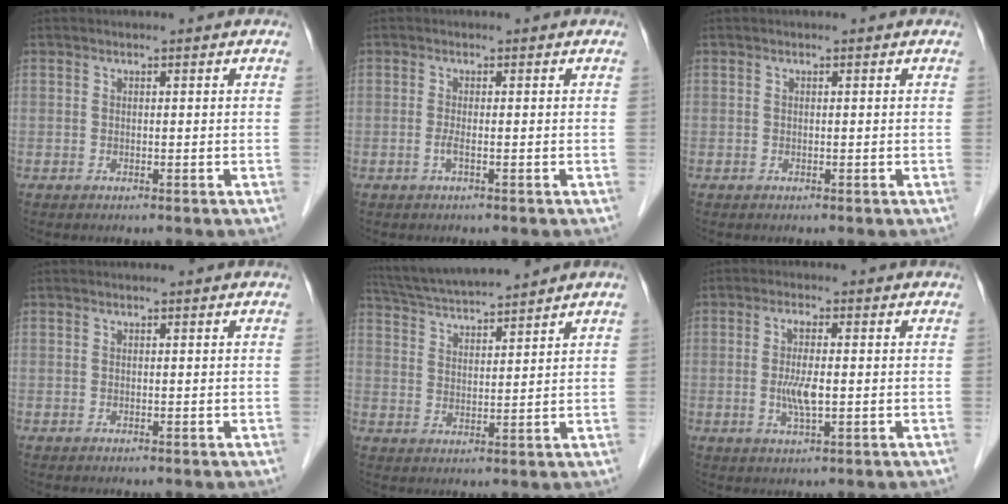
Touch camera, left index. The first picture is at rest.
{"total": 1.2, "force": [-0.5, 0.0, 1.1], "torque": [-0.022, 0.000, -0.010]}
{"total": 0.0}
{"total": 0.0}
{"total": 10.1, "force": [9.4, -0.3, 3.7], "torque": [-0.073, 0.026, 0.164]}
{"total": 4.7, "force": [-0.4, 0.7, 4.6], "torque": [-0.097, -0.008, -0.008]}